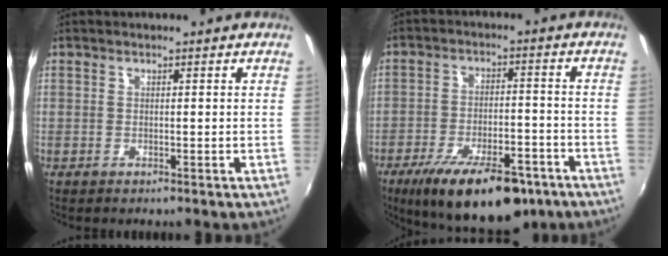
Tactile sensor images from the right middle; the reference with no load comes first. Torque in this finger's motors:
{"motor_torque": [1.31, -0.83, 0.46, 0.13]}